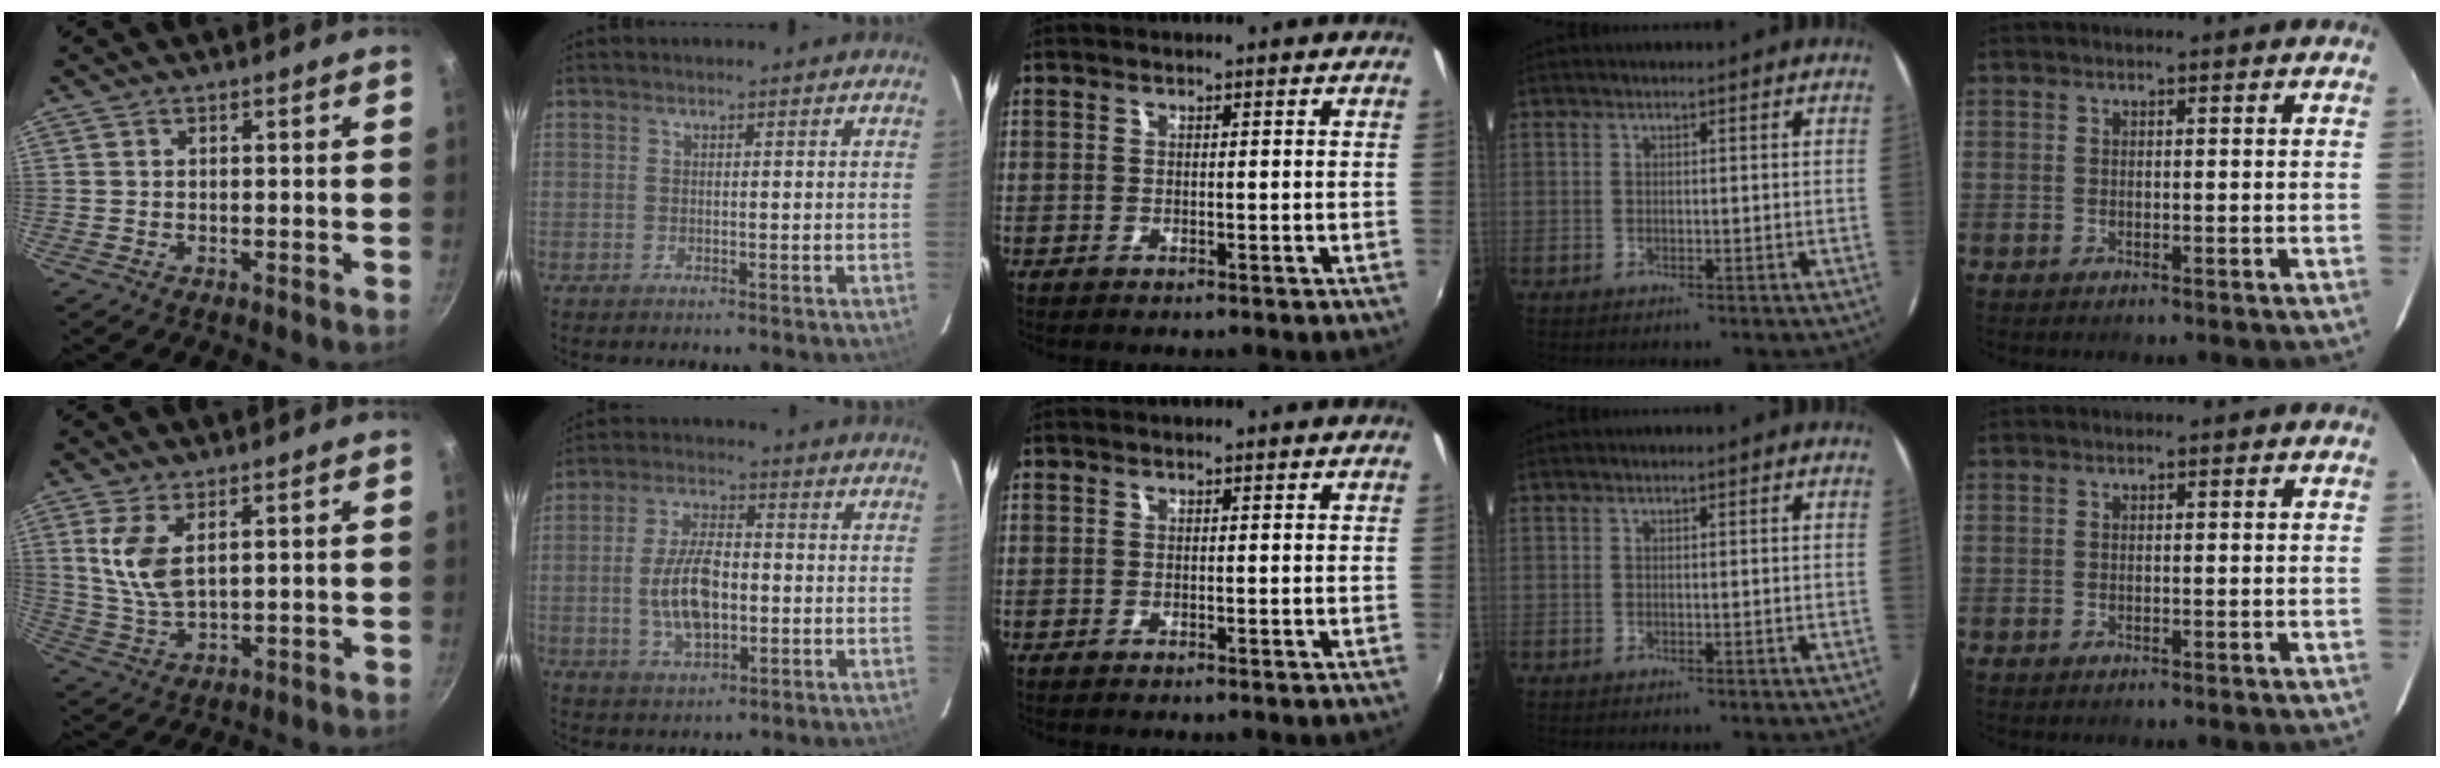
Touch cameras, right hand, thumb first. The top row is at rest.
{"thumb": {"total": 6.6, "force": [1.9, 3.4, 5.3], "torque": [-0.102, -0.012, 0.043]}, "index": {"total": 10.5, "force": [-1.5, 5.3, 9.0], "torque": [-0.175, 0.002, -0.022]}}